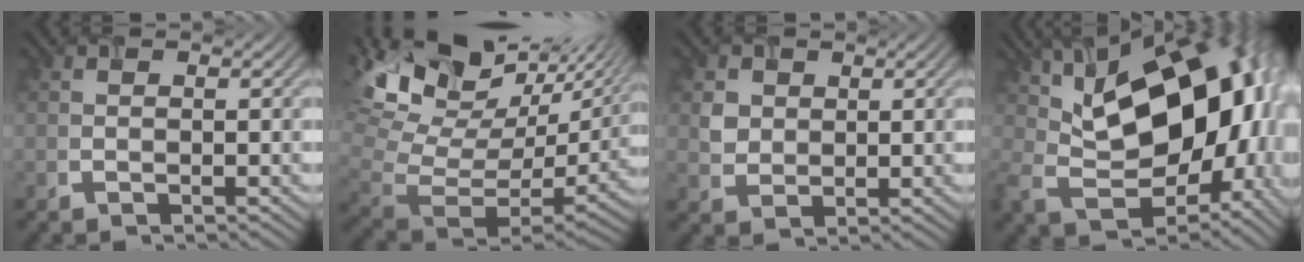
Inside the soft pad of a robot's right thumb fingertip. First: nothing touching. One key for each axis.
{"total": 16.0, "fx": 9.6, "fy": 7.6, "fz": 10.3, "tx": -0.218, "ty": 0.014, "tz": 0.188}
{"total": 2.3, "fx": 1.0, "fy": 2.1, "fz": 0.2, "tx": -0.017, "ty": -0.006, "tz": 0.028}
{"total": 20.4, "fx": 5.4, "fy": 12.1, "fz": 15.5, "tx": -0.275, "ty": 0.011, "tz": 0.108}